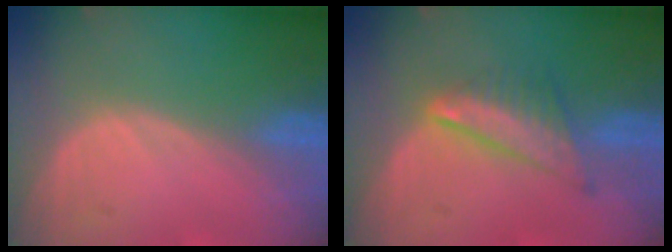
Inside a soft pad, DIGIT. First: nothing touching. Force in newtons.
{"total": 6.9, "press": 6.0, "slide": 3.3}